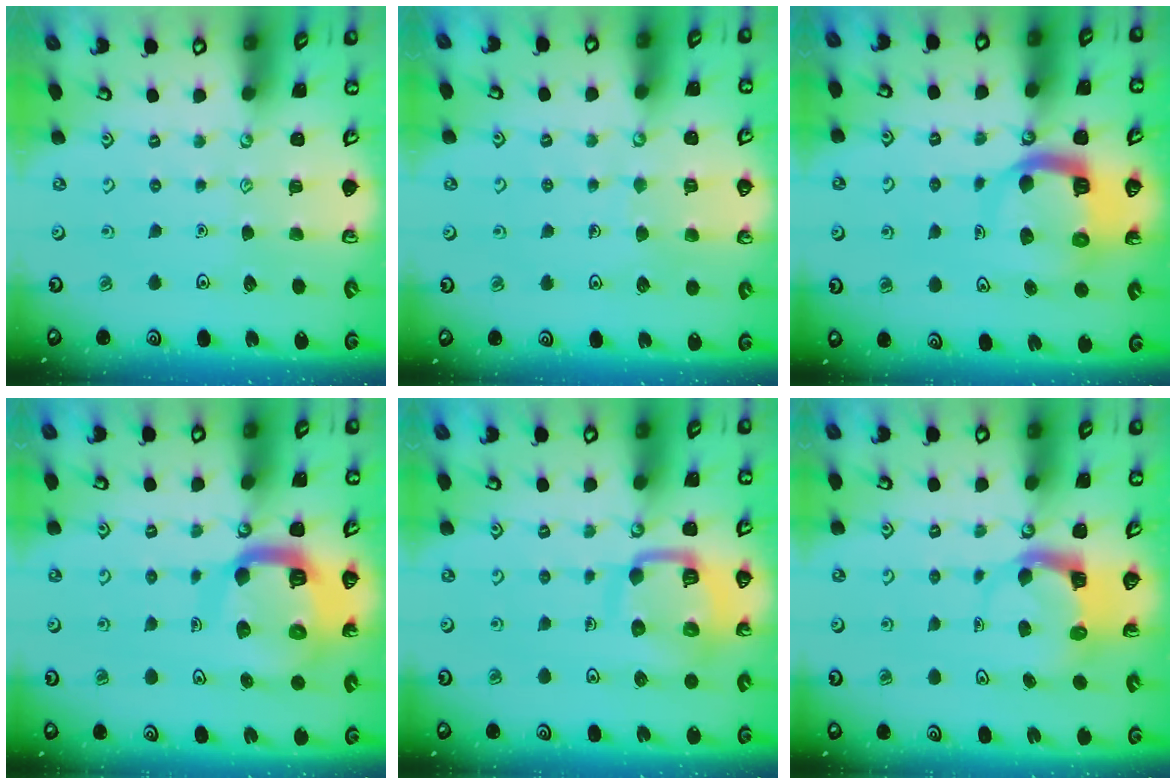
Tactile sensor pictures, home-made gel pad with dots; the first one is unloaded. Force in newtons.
{"total": 4.6, "press": 4.6, "slide": 0.4}
{"total": 9.2, "press": 9.2, "slide": 1.0}
{"total": 15.5, "press": 15.4, "slide": 1.7}
{"total": 11.7, "press": 11.7, "slide": 1.3}
{"total": 3.9, "press": 3.9, "slide": 0.3}